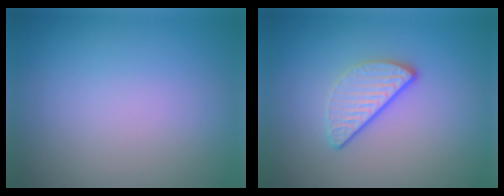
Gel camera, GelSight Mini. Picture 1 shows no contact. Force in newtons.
{"total": 2.9, "press": 2.4, "slide": 1.7}